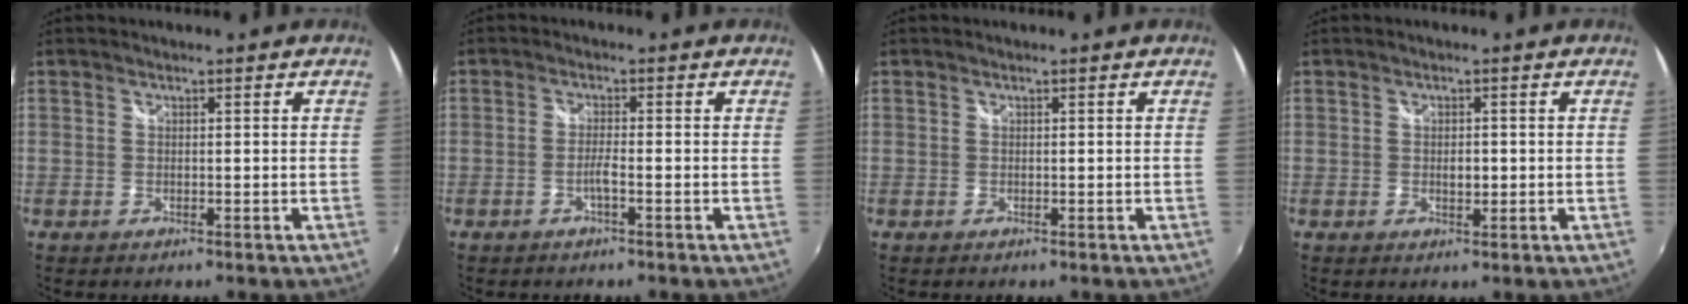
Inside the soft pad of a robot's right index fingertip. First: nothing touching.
{"total": 1.9, "force": [-1.0, -0.2, 1.7], "torque": [-0.032, 0.000, -0.020]}
{"total": 0.0}
{"total": 2.0, "force": [-0.1, 1.2, 1.6], "torque": [-0.025, 0.000, -0.001]}